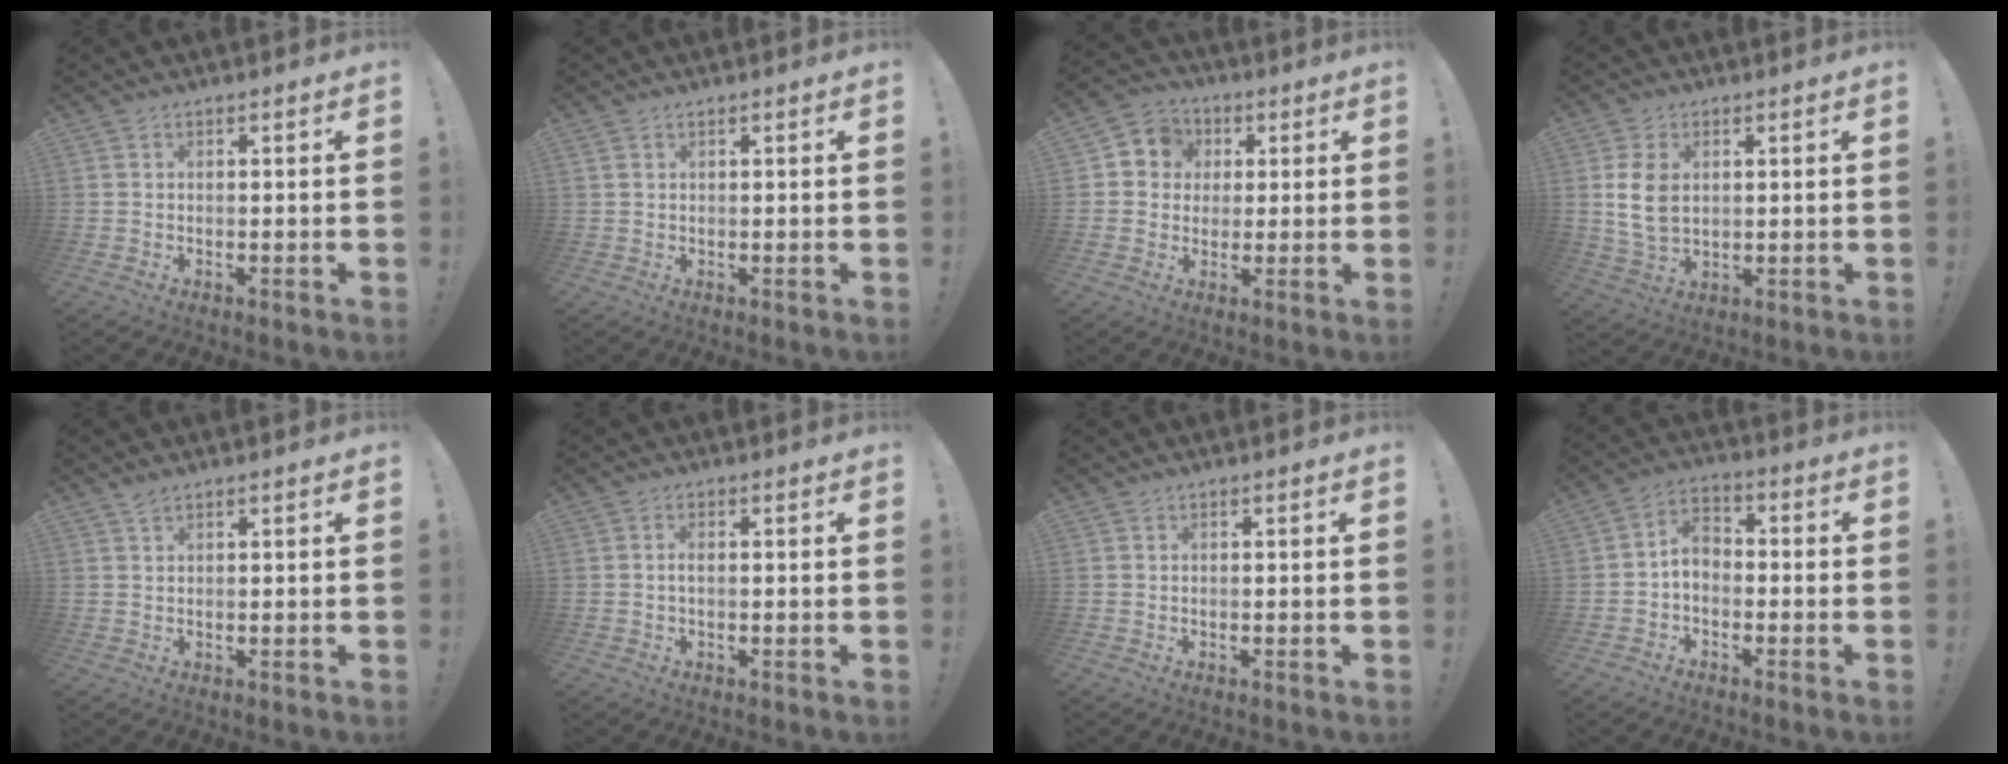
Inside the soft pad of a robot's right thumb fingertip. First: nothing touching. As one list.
[{"total": 1.0, "force": [0.6, 0.5, 0.5], "torque": [-0.013, 0.002, 0.013]}, {"total": 7.7, "force": [0.6, 7.4, 2.1], "torque": [-0.026, 0.008, 0.016]}, {"total": 8.7, "force": [1.7, 5.9, 6.2], "torque": [-0.110, 0.000, 0.033]}, {"total": 1.5, "force": [1.3, 0.4, 0.7], "torque": [-0.015, -0.002, 0.023]}, {"total": 1.4, "force": [-0.3, 0.4, 1.3], "torque": [-0.023, 0.003, -0.005]}, {"total": 0.0}, {"total": 6.2, "force": [-1.4, 4.4, 4.1], "torque": [-0.081, 0.012, -0.021]}]